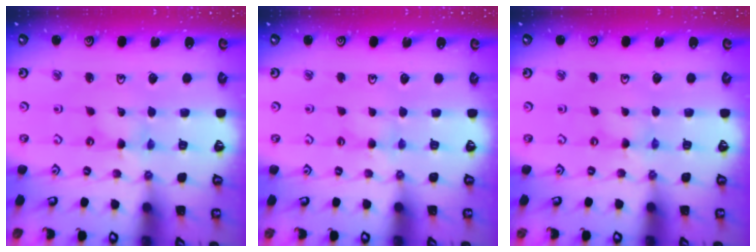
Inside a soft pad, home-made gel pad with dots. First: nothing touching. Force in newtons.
{"total": 2.7, "press": 2.6, "slide": 0.4}
{"total": 0.7, "press": 0.7, "slide": 0.1}